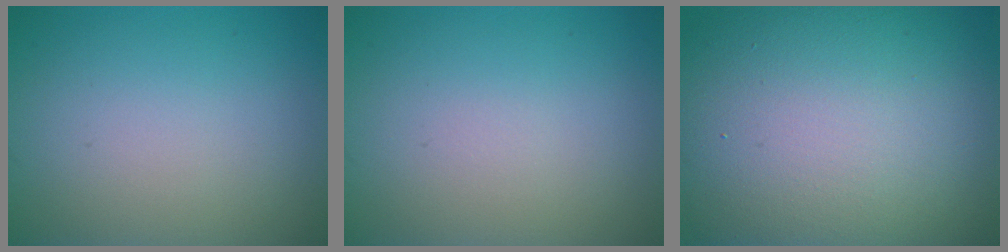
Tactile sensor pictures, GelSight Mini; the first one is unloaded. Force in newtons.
{"total": 0.0}
{"total": 19.0, "press": 19.0, "slide": 0.6}